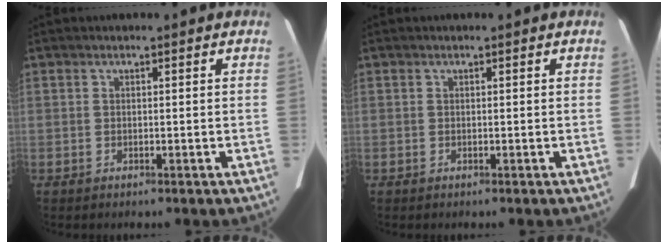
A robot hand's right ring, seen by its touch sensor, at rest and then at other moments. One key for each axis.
{"total": 0.0}